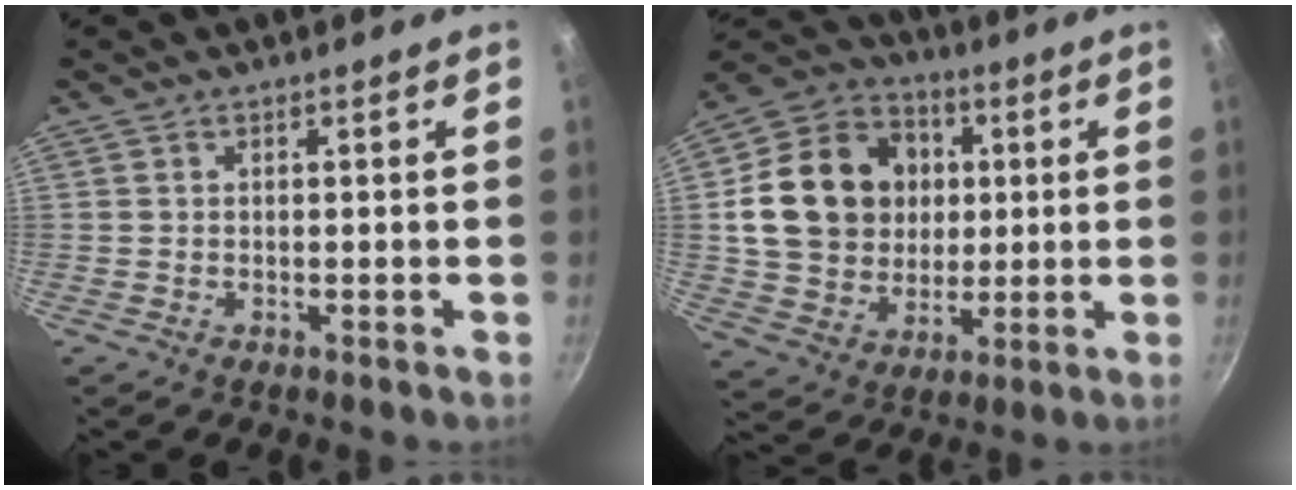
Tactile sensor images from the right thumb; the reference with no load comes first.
{"total": 20.4, "force": [2.7, 16.9, 11.0], "torque": [-0.167, 0.017, 0.051]}